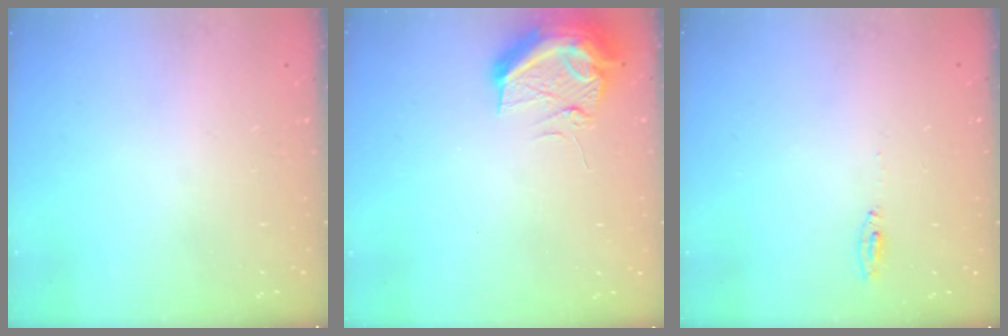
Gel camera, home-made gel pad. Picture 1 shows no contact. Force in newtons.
{"total": 10.1, "press": 10.1, "slide": 0.8}
{"total": 4.7, "press": 4.4, "slide": 1.5}